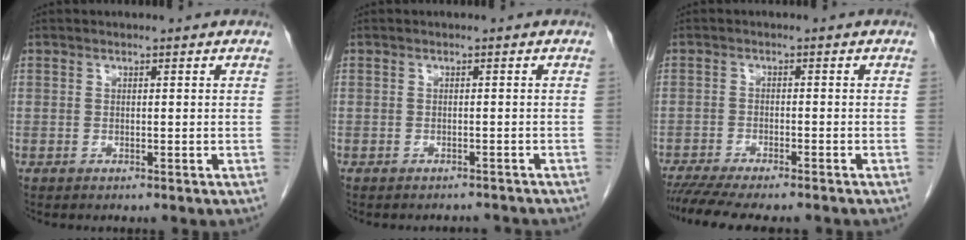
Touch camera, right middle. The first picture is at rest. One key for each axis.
{"total": 2.8, "fx": -2.7, "fy": 0.7, "fz": -0.1, "tx": 0.007, "ty": -0.004, "tz": -0.033}
{"total": 10.7, "fx": -9.2, "fy": 1.5, "fz": 5.2, "tx": -0.073, "ty": -0.011, "tz": -0.138}